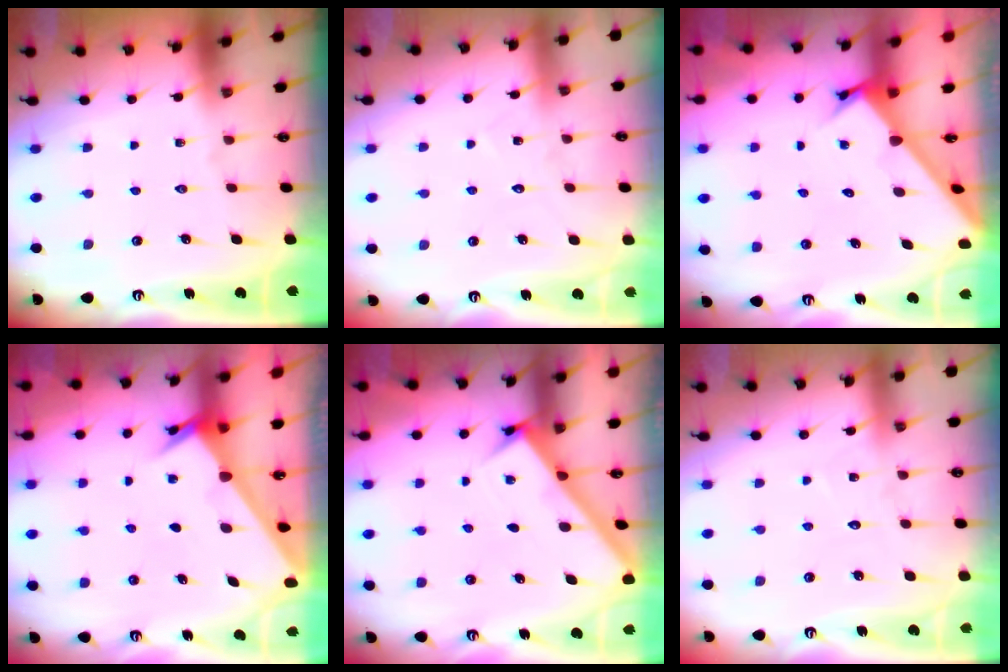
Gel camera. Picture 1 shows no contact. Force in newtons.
{"total": 6.5, "press": 6.4, "slide": 0.6}
{"total": 2.4, "press": 2.4, "slide": 0.2}
{"total": 2.5, "press": 2.5, "slide": 0.2}
{"total": 2.9, "press": 2.9, "slide": 0.2}
{"total": 5.3, "press": 5.3, "slide": 0.5}